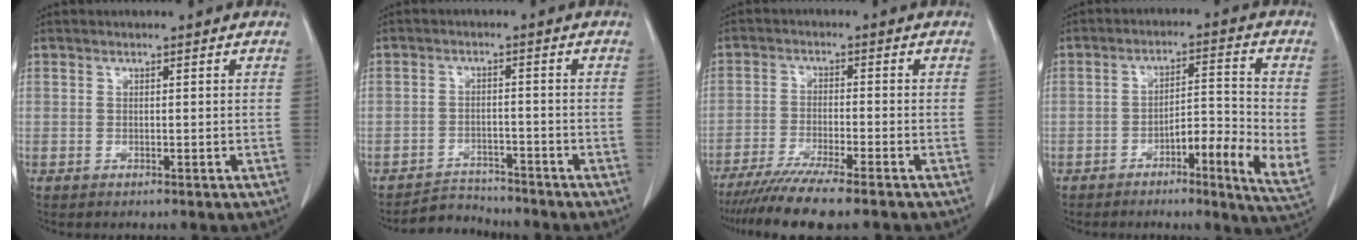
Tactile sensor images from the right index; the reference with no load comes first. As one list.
[{"total": 4.1, "force": [-3.8, 0.8, -1.1], "torque": [0.018, 0.000, -0.064]}, {"total": 10.0, "force": [-8.3, -0.3, 5.6], "torque": [-0.084, -0.028, -0.136]}, {"total": 8.3, "force": [-1.9, -0.2, 8.1], "torque": [-0.136, -0.008, -0.035]}]